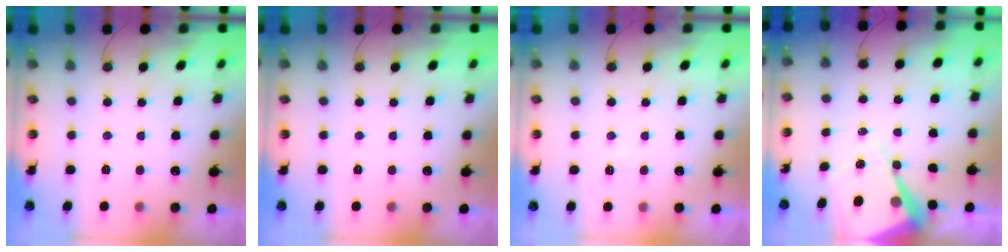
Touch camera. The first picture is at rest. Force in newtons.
{"total": 0.0}
{"total": 3.3, "press": 3.3, "slide": 0.6}
{"total": 10.6, "press": 10.5, "slide": 0.8}